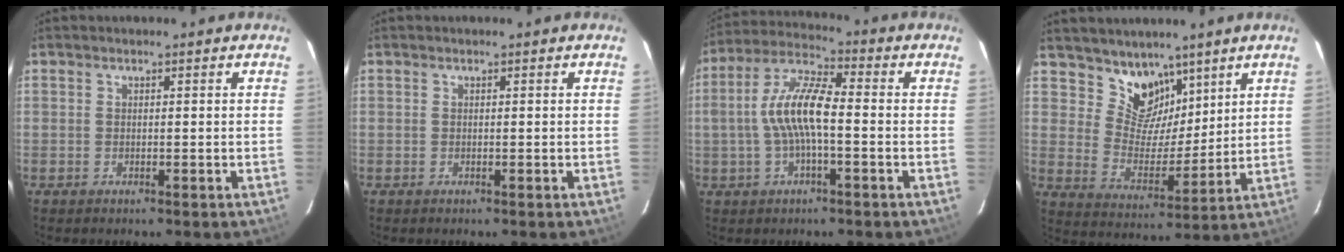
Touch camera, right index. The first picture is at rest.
{"total": 0.0}
{"total": 10.7, "force": [-1.1, 3.2, 10.2], "torque": [-0.210, 0.015, -0.024]}
{"total": 9.6, "force": [7.0, 6.0, 2.7], "torque": [-0.041, -0.009, 0.132]}